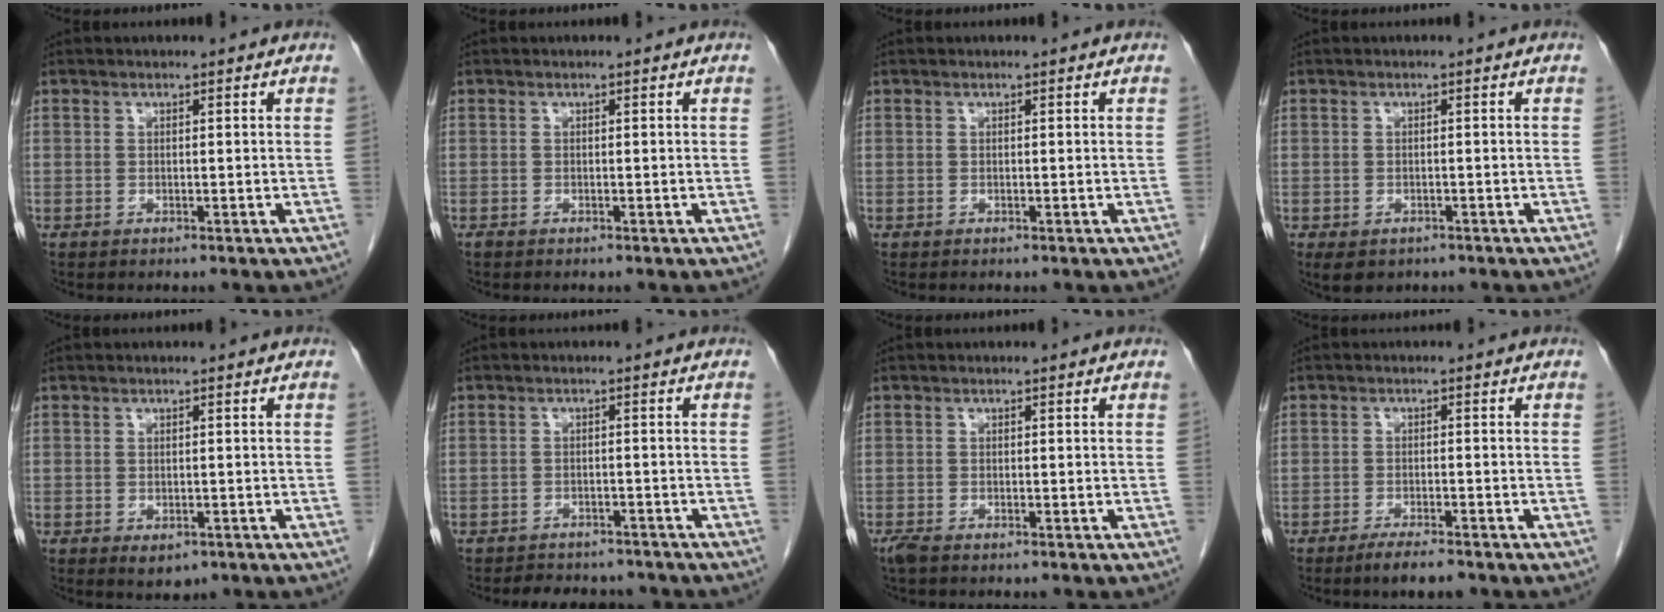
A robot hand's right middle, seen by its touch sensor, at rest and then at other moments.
{"total": 0.0}
{"total": 0.0}
{"total": 4.5, "force": [-3.1, 2.7, 1.8], "torque": [-0.026, -0.004, -0.040]}
{"total": 2.4, "force": [-1.1, 1.5, 1.5], "torque": [-0.017, -0.002, -0.003]}
{"total": 7.0, "force": [-6.4, 2.4, 1.4], "torque": [-0.020, 0.001, -0.078]}
{"total": 1.9, "force": [-1.4, 0.6, 1.2], "torque": [-0.031, -0.007, -0.026]}
{"total": 3.9, "force": [-3.0, 0.5, 2.4], "torque": [-0.047, -0.006, -0.049]}